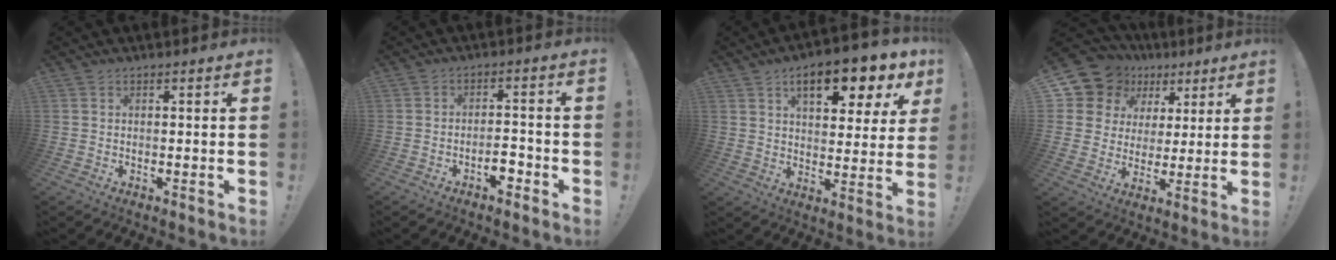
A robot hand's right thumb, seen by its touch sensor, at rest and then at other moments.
{"total": 5.0, "force": [-3.1, 2.1, 3.3], "torque": [-0.054, 0.020, -0.051]}
{"total": 13.2, "force": [6.9, 5.0, 10.1], "torque": [-0.137, -0.039, 0.106]}
{"total": 11.9, "force": [6.4, 9.5, 3.3], "torque": [-0.057, -0.043, 0.133]}